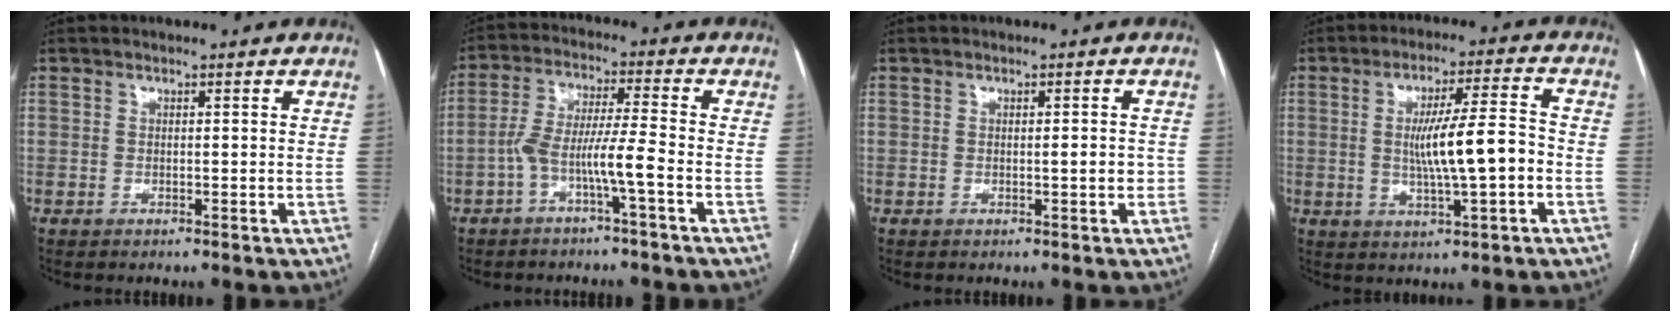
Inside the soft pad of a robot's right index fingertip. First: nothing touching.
{"total": 7.1, "force": [-3.1, -0.5, 6.4], "torque": [-0.126, 0.023, -0.057]}
{"total": 1.6, "force": [-0.2, 0.4, 1.5], "torque": [-0.020, 0.002, -0.004]}
{"total": 9.8, "force": [-1.1, 0.8, 9.7], "torque": [-0.164, 0.009, -0.018]}